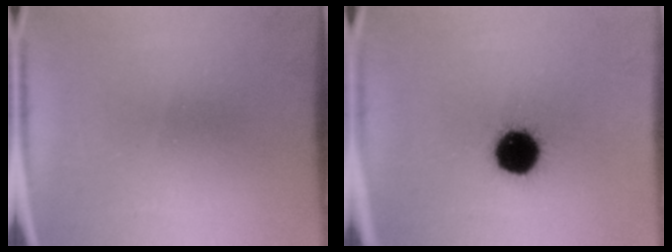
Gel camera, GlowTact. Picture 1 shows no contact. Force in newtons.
{"total": 13.1}